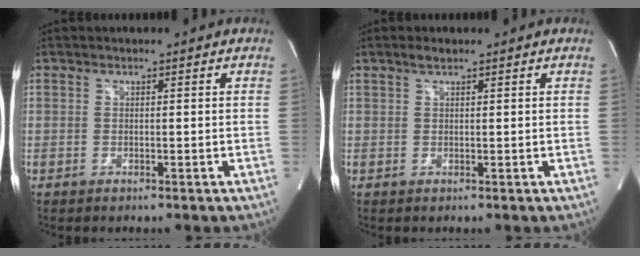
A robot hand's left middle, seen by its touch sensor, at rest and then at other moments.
{"total": 1.2, "force": [1.0, 0.2, 0.7], "torque": [-0.019, 0.004, 0.020]}